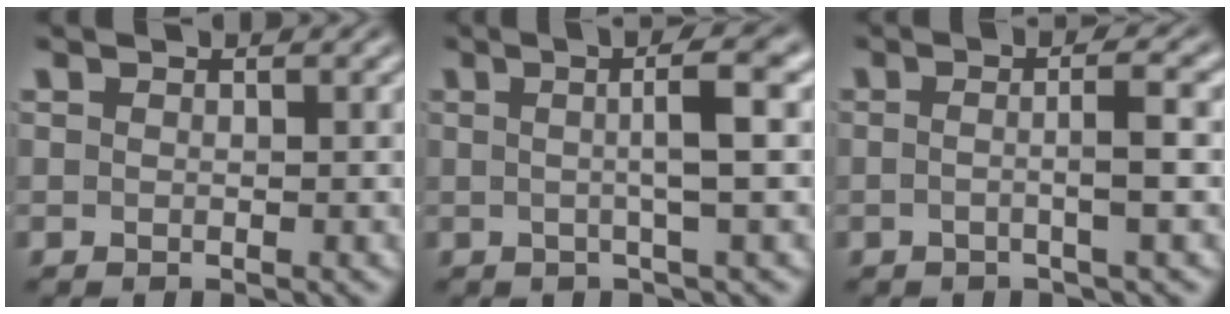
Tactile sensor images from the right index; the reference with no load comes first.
{"total": 4.2, "force": [0.7, -0.6, 4.0], "torque": [-0.058, 0.011, 0.009]}
{"total": 2.9, "force": [-0.5, -0.9, 2.7], "torque": [-0.041, 0.001, -0.008]}